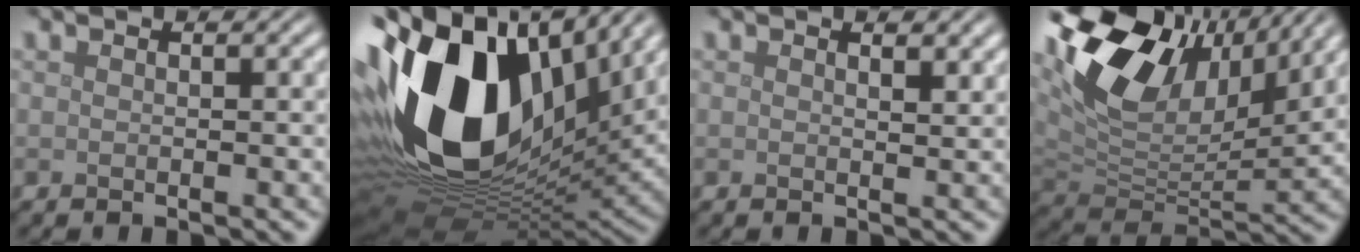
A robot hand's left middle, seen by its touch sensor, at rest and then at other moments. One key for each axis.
{"total": 19.5, "fx": 4.1, "fy": 12.4, "fz": 14.5, "tx": -0.336, "ty": -0.014, "tz": 0.075}
{"total": 1.3, "fx": 1.1, "fy": 0.4, "fz": 0.7, "tx": -0.009, "ty": -0.001, "tz": 0.020}
{"total": 12.7, "fx": 7.4, "fy": 7.0, "fz": 7.6, "tx": -0.163, "ty": 0.023, "tz": 0.133}